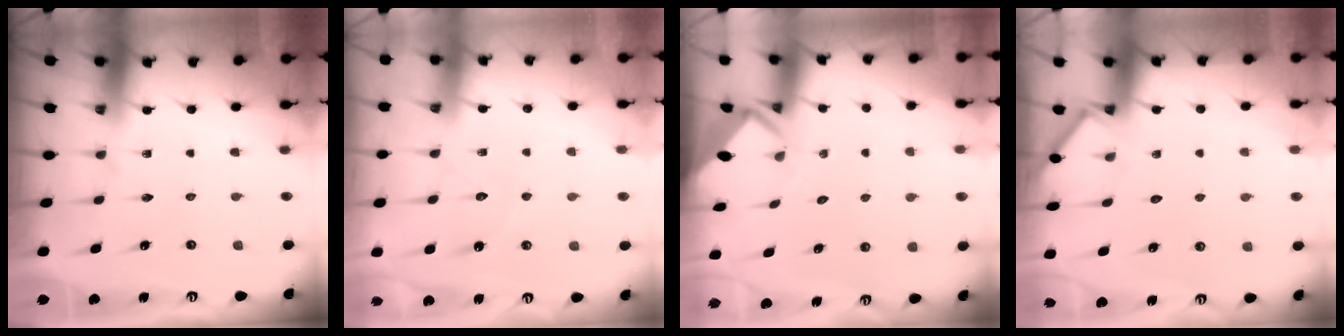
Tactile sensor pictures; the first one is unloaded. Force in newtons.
{"total": 4.9, "press": 4.9, "slide": 0.4}
{"total": 3.5, "press": 3.5, "slide": 0.2}
{"total": 4.3, "press": 4.3, "slide": 0.4}